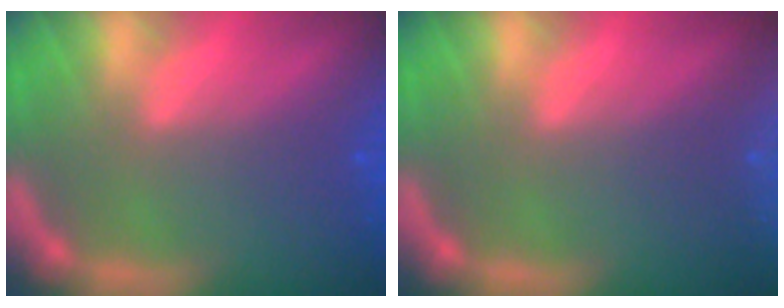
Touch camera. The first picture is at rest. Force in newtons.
{"total": 10.0}